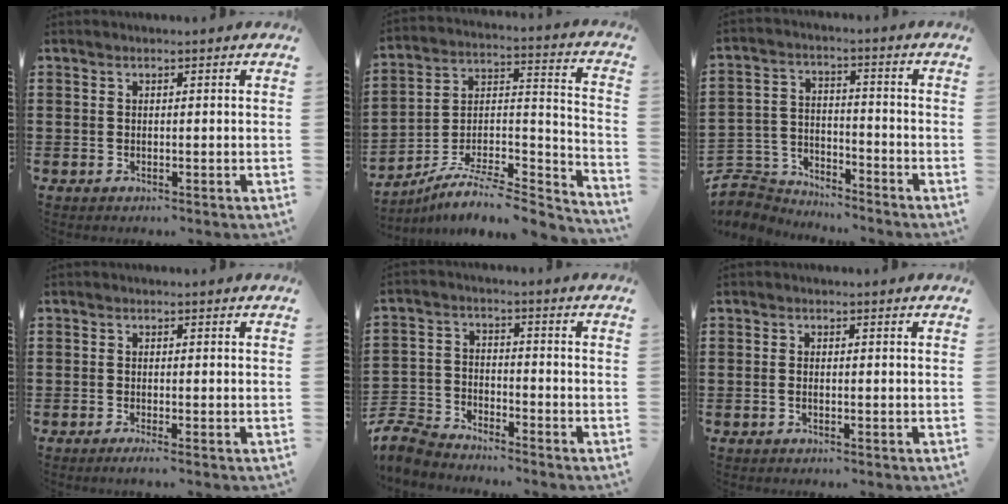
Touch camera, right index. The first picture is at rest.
{"total": 7.7, "force": [-6.7, 1.7, 3.4], "torque": [-0.057, 0.004, -0.133]}
{"total": 5.6, "force": [-5.2, 1.9, 0.1], "torque": [-0.023, 0.006, -0.115]}
{"total": 1.0, "force": [-0.8, -0.2, 0.6], "torque": [-0.017, -0.010, -0.017]}
{"total": 5.6, "force": [-5.4, 1.3, 0.8], "torque": [-0.038, 0.003, -0.116]}
{"total": 0.7, "force": [-0.4, 0.0, 0.6], "torque": [-0.014, -0.009, -0.004]}